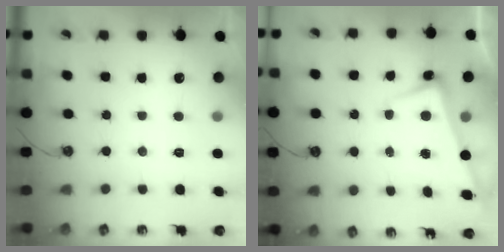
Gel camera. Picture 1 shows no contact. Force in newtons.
{"total": 2.6, "press": 2.5, "slide": 0.9}